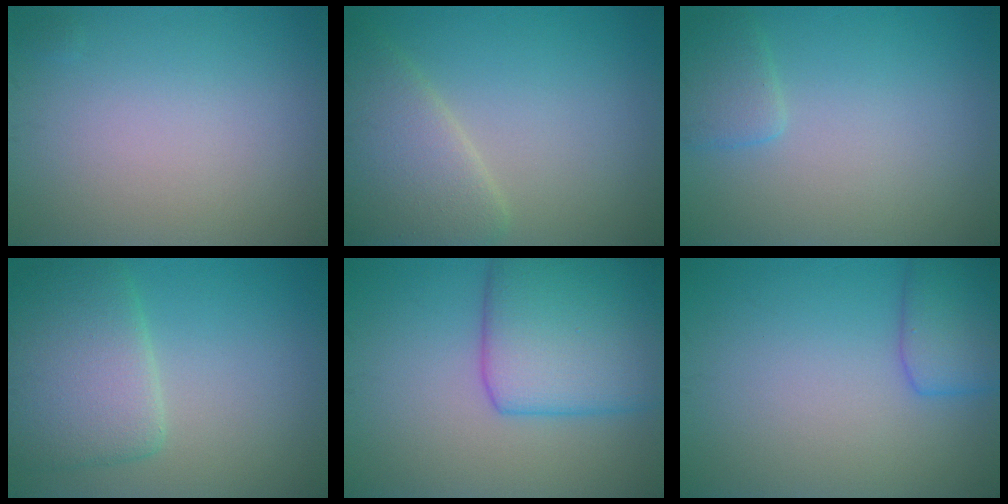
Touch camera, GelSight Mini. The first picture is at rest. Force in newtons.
{"total": 5.2, "press": 5.2, "slide": 0.3}
{"total": 1.8, "press": 1.8, "slide": 0.2}
{"total": 5.9, "press": 5.9, "slide": 0.7}
{"total": 8.5, "press": 8.5, "slide": 0.3}
{"total": 3.8, "press": 3.8, "slide": 0.2}